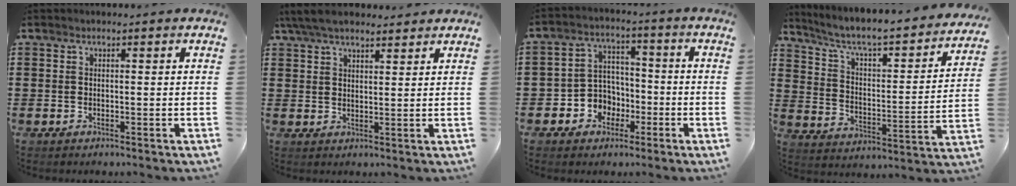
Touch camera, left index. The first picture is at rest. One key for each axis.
{"total": 5.2, "fx": 4.4, "fy": 1.2, "fz": 2.5, "tx": -0.060, "ty": -0.001, "tz": 0.083}
{"total": 5.8, "fx": -2.3, "fy": 5.2, "fz": 1.3, "tx": -0.052, "ty": 0.010, "tz": -0.048}
{"total": 5.0, "fx": 3.9, "fy": 0.7, "fz": 3.0, "tx": -0.079, "ty": -0.040, "tz": 0.056}